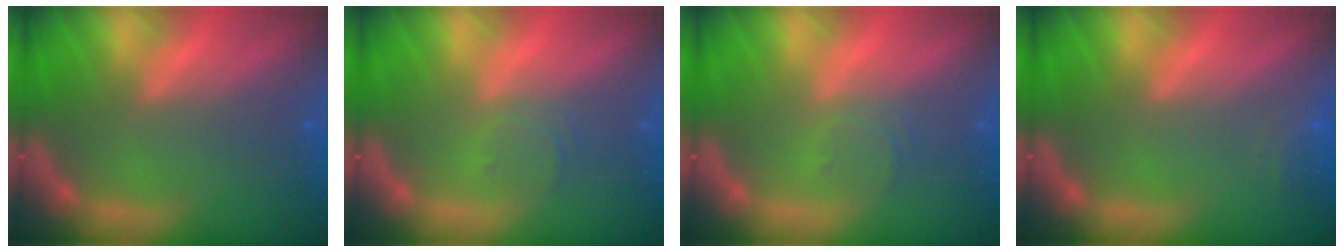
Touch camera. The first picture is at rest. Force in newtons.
{"total": 1.9}
{"total": 1.9}
{"total": 1.9}